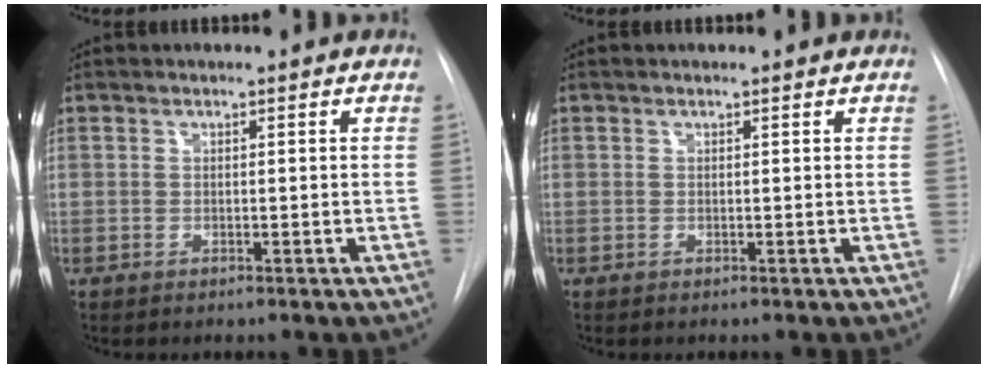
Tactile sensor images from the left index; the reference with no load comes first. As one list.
[{"total": 0.9, "force": [0.9, 0.2, 0.1], "torque": [-0.009, 0.008, 0.010]}]